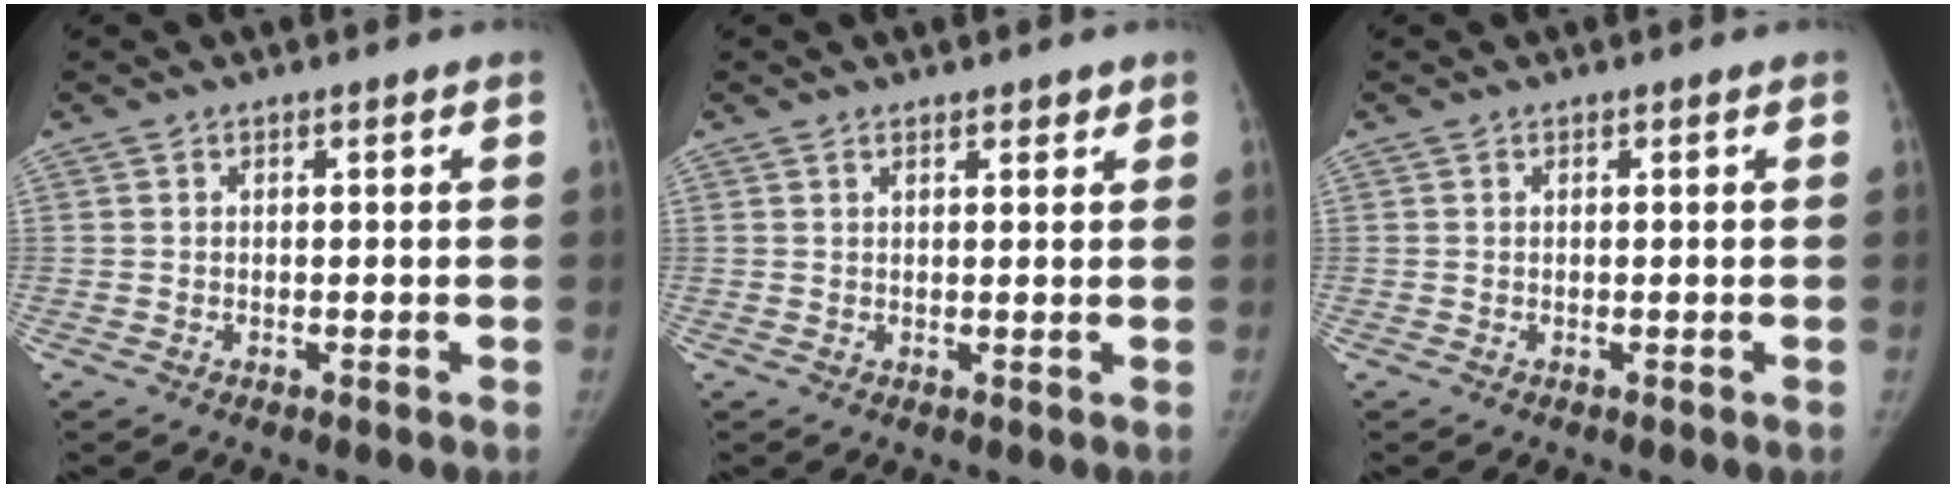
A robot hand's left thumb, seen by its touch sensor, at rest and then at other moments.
{"total": 1.8, "force": [1.4, 0.8, 1.0], "torque": [-0.006, -0.006, 0.017]}
{"total": 0.0}